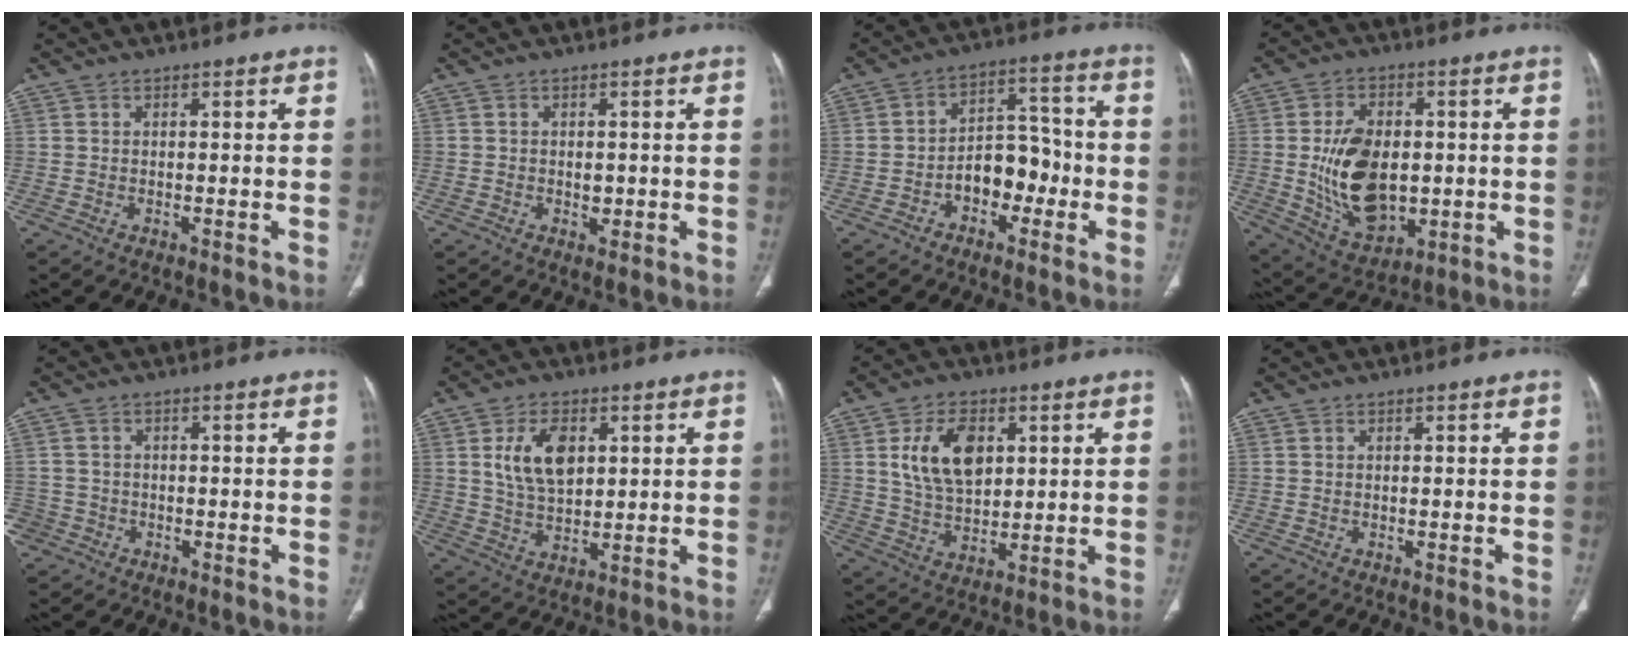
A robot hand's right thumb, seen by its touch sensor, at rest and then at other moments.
{"total": 1.7, "force": [-0.2, 1.3, 1.1], "torque": [-0.008, 0.001, -0.001]}
{"total": 9.2, "force": [-3.1, 6.3, 5.9], "torque": [-0.055, 0.051, -0.056]}
{"total": 15.5, "force": [-0.6, 10.1, 11.8], "torque": [-0.181, -0.010, 0.012]}
{"total": 4.0, "force": [-1.7, 3.6, 0.1], "torque": [0.008, 0.017, -0.031]}
{"total": 9.6, "force": [2.8, 5.8, 7.2], "torque": [-0.118, -0.010, 0.059]}
{"total": 11.7, "force": [3.4, 7.3, 8.5], "torque": [-0.133, -0.012, 0.070]}
{"total": 0.0}